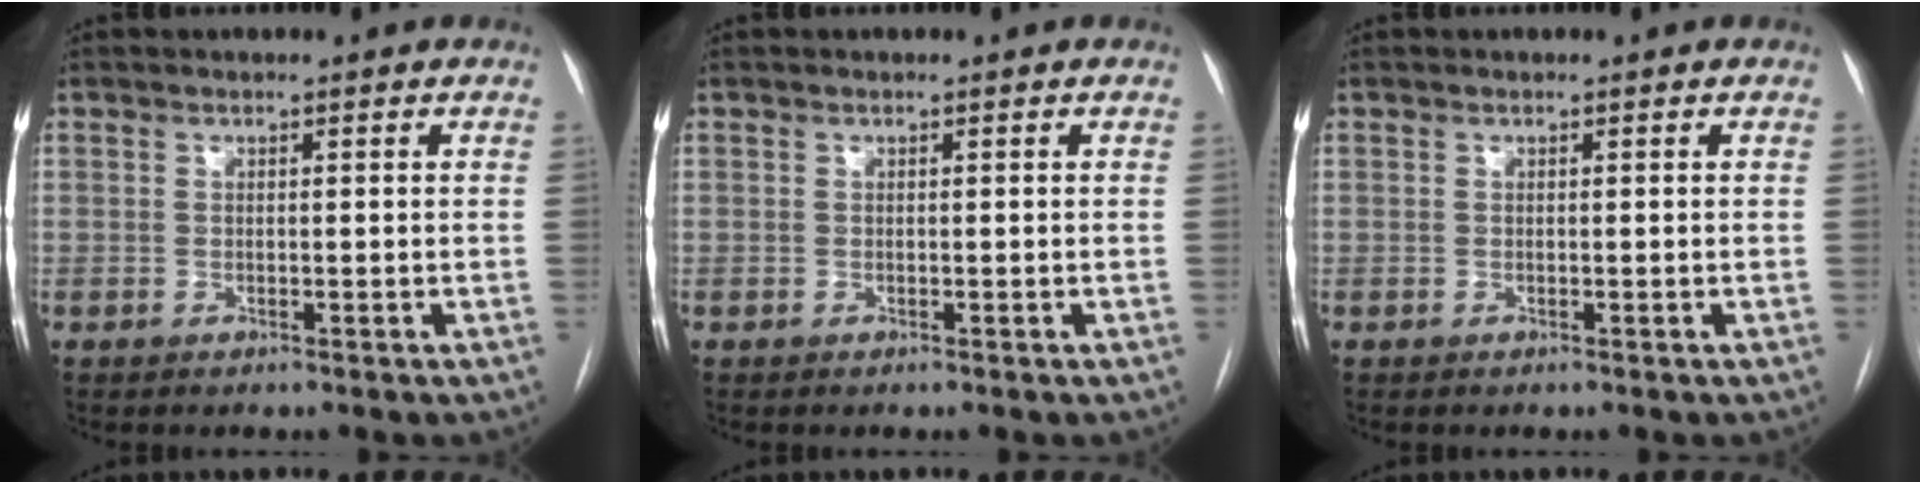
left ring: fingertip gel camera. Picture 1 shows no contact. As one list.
[{"total": 0.0}, {"total": 0.0}]